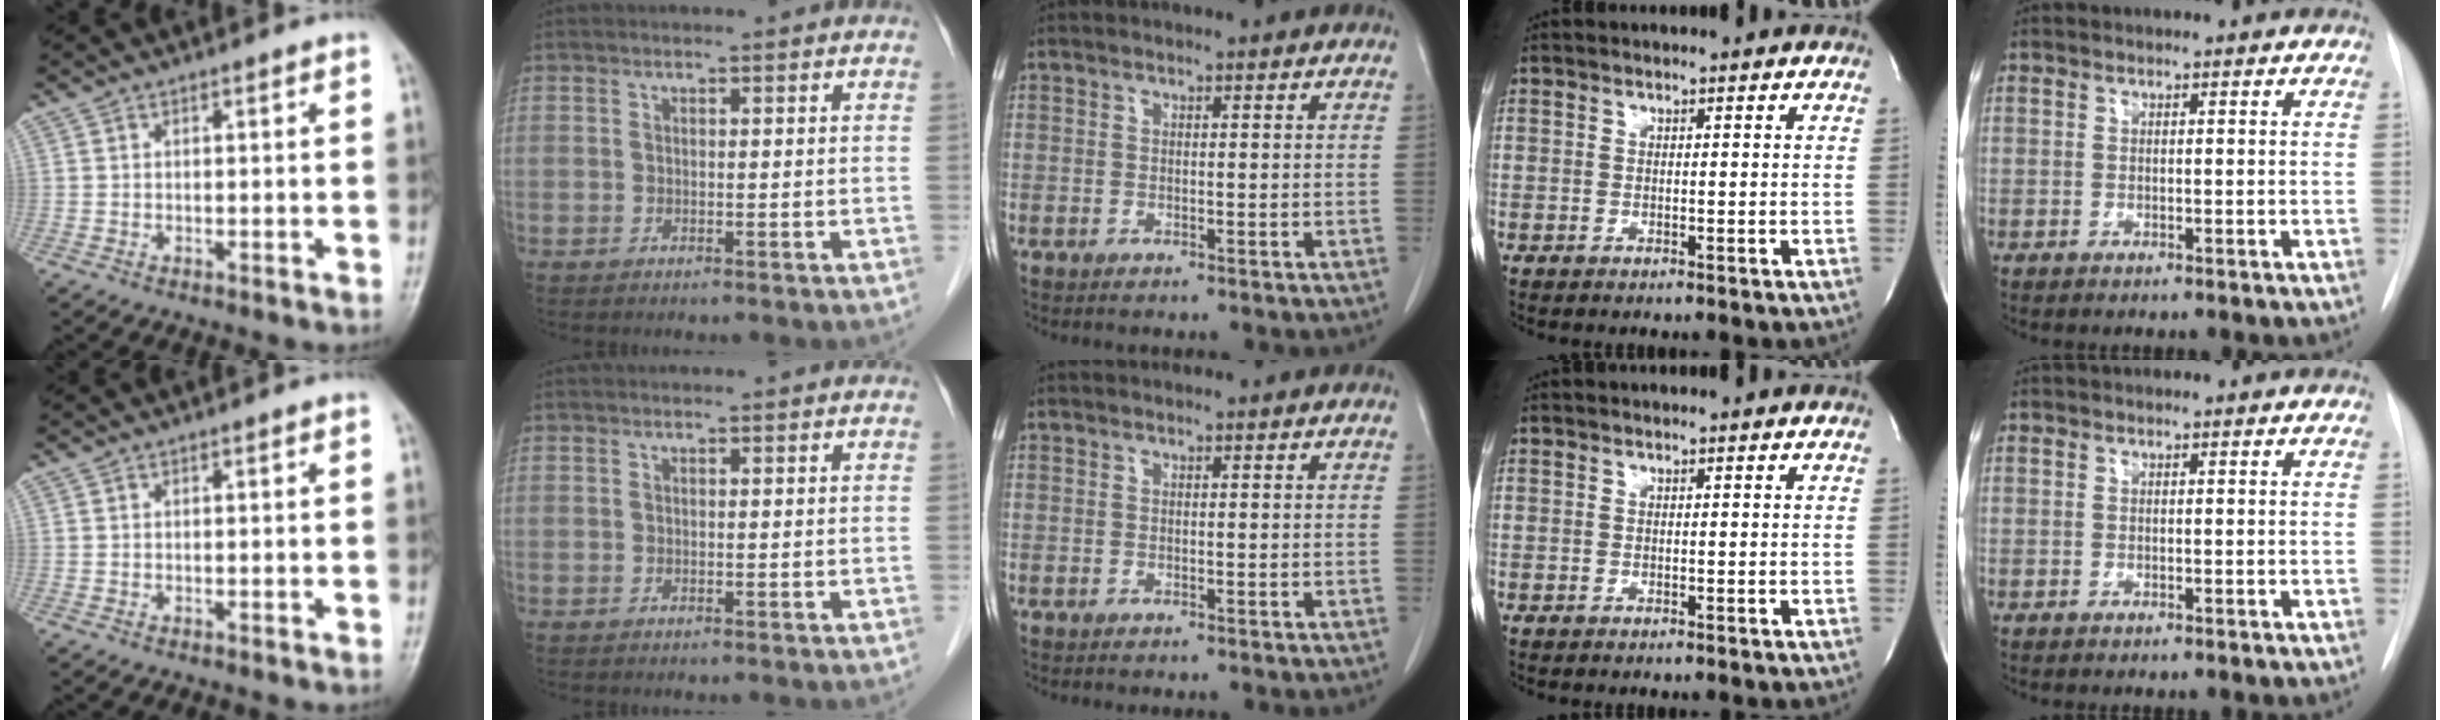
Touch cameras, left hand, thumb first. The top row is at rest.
{}